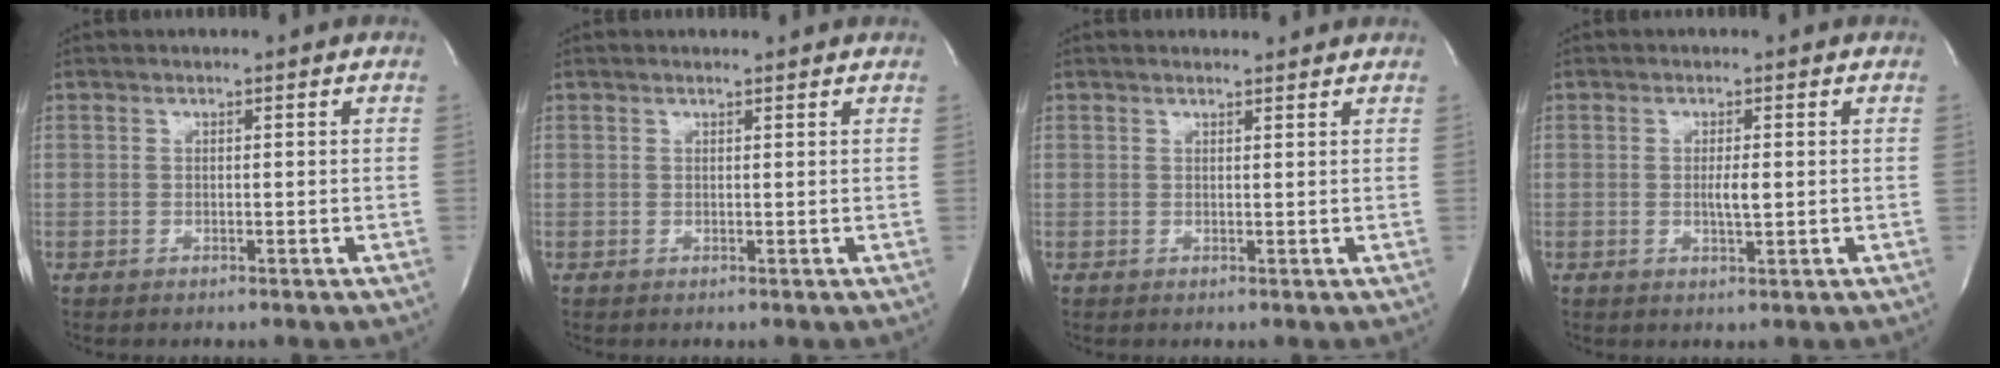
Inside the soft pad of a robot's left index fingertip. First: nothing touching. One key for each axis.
{"total": 2.0, "fx": 2.0, "fy": 0.0, "fz": 0.3, "tx": -0.011, "ty": 0.006, "tz": 0.024}
{"total": 3.3, "fx": 3.2, "fy": 0.4, "fz": 0.5, "tx": -0.014, "ty": 0.010, "tz": 0.038}
{"total": 2.1, "fx": 0.2, "fy": 0.2, "fz": 2.1, "tx": -0.040, "ty": -0.003, "tz": 0.003}